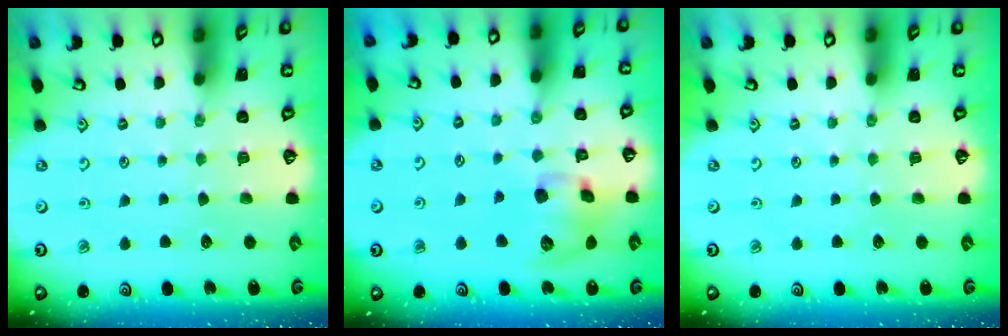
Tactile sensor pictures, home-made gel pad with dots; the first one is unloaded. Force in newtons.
{"total": 12.5, "press": 12.4, "slide": 1.7}
{"total": 0.0}